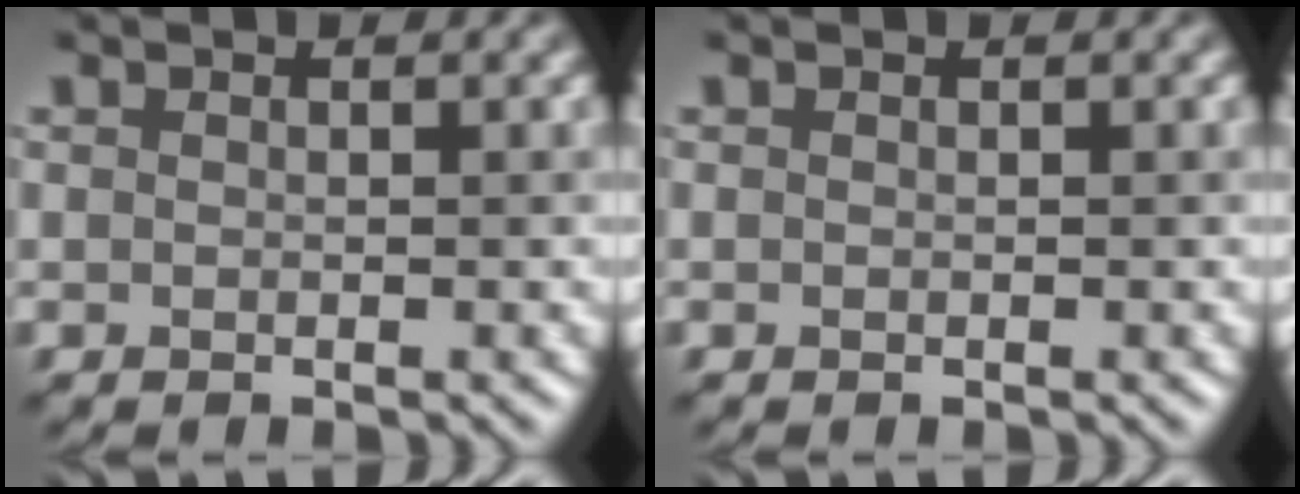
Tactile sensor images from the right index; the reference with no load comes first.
{"total": 0.0}